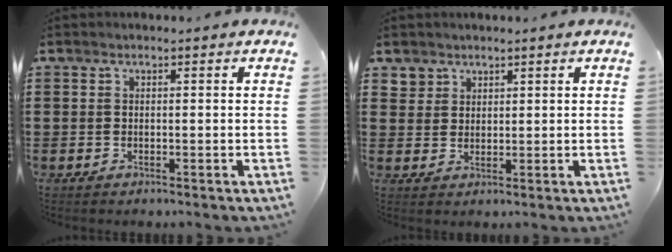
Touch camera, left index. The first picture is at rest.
{"total": 2.6, "force": [1.9, 1.8, -0.1], "torque": [-0.008, 0.005, 0.037]}